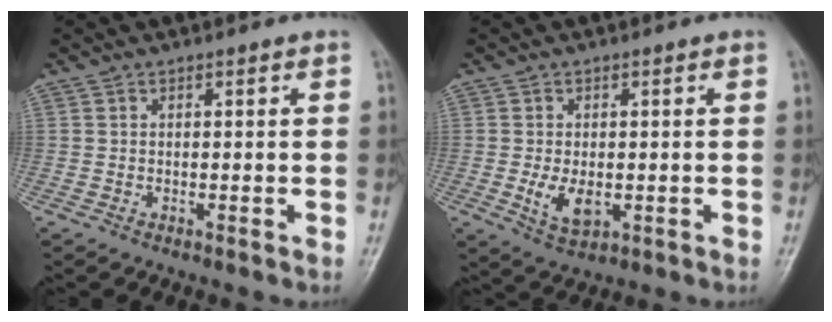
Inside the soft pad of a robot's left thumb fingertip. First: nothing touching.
{"total": 5.2, "force": [-0.7, 3.0, 4.2], "torque": [-0.072, -0.011, -0.006]}